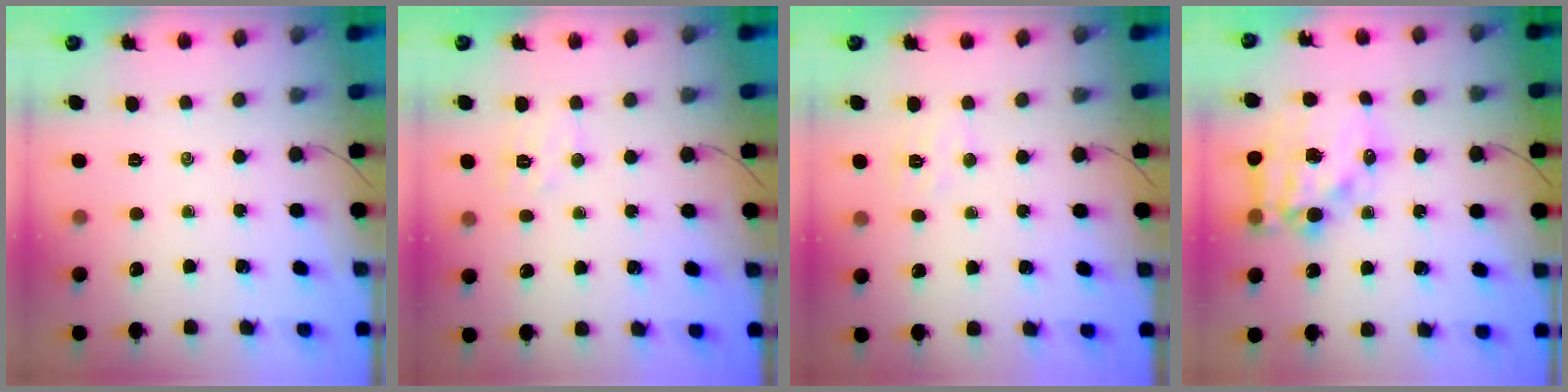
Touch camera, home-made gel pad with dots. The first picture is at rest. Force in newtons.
{"total": 5.4, "press": 5.3, "slide": 1.1}
{"total": 5.5, "press": 5.4, "slide": 0.8}
{"total": 15.6, "press": 15.2, "slide": 3.3}